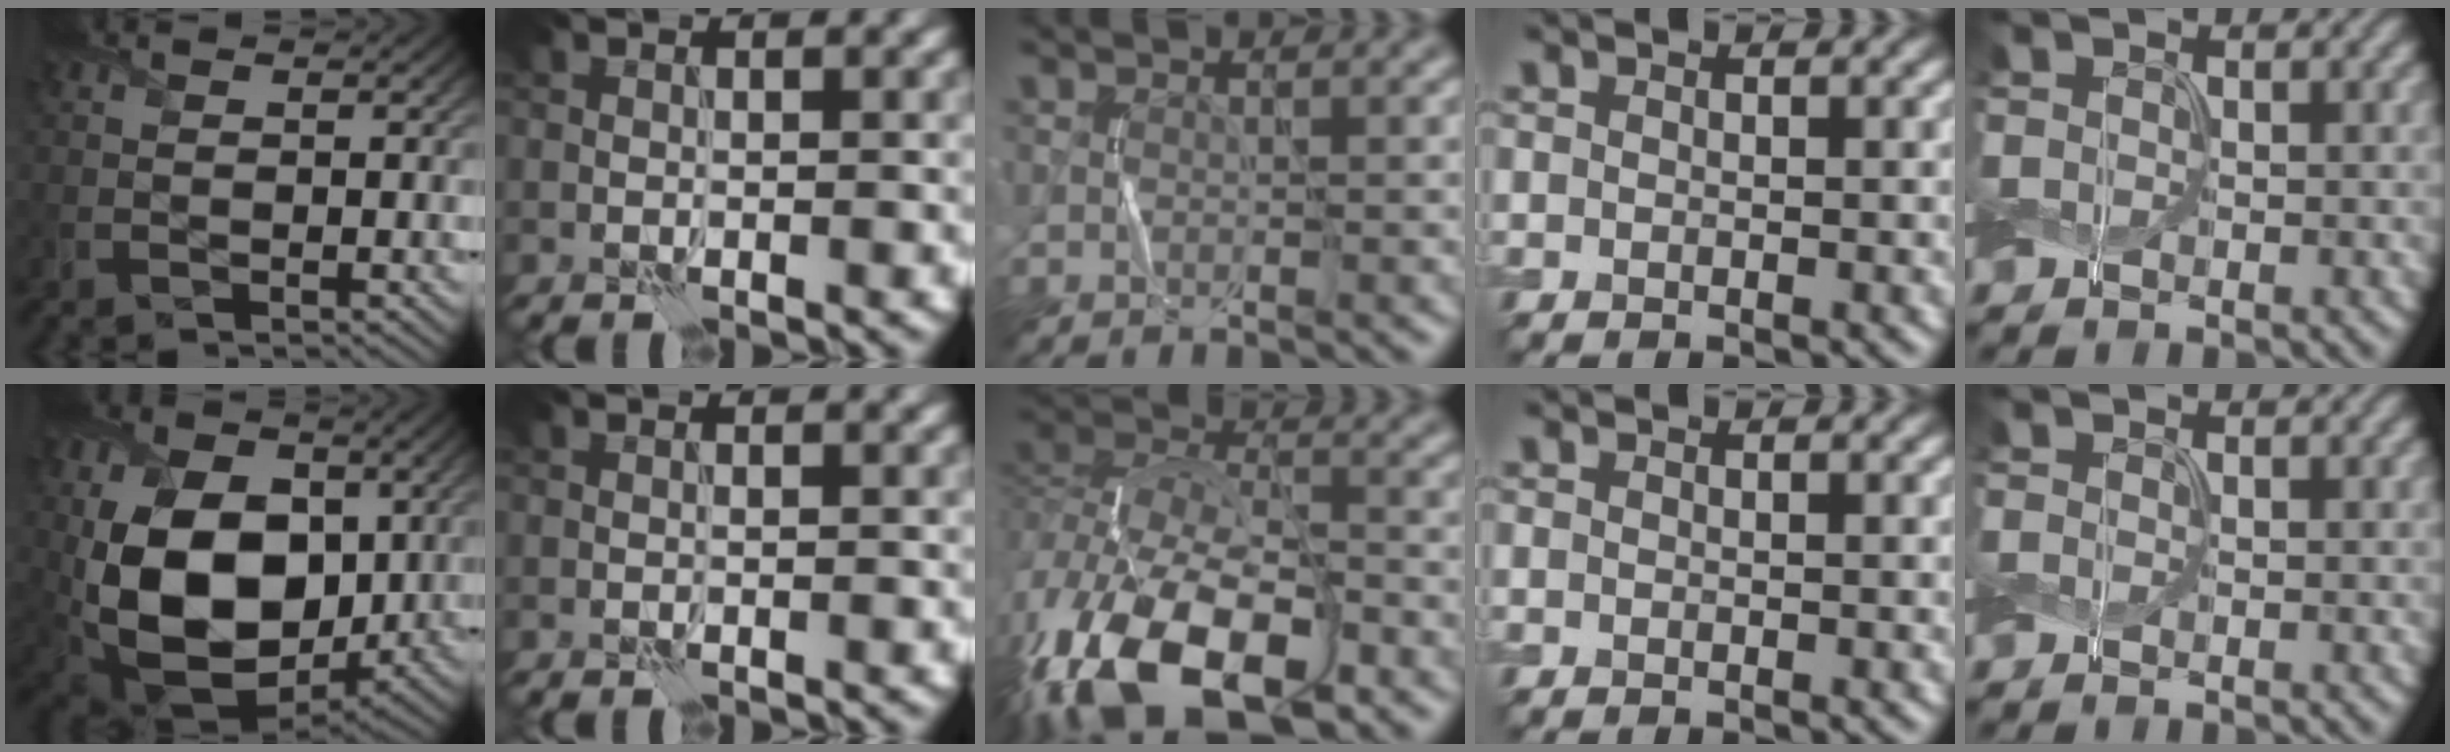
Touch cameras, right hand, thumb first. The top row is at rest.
{"thumb": {"total": 17.9, "force": [0.6, 12.3, 13.0], "torque": [-0.254, -0.023, 0.014]}, "middle": {"total": 15.7, "force": [-8.5, 7.9, 10.6], "torque": [-0.226, -0.022, -0.154]}}